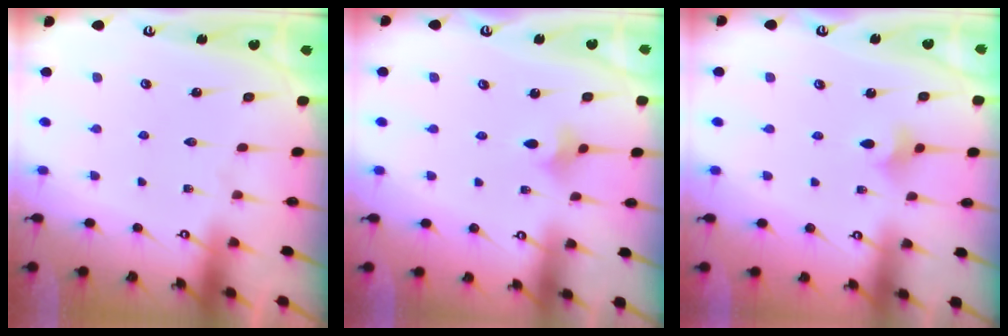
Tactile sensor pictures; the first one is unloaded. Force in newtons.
{"total": 2.7, "press": 2.6, "slide": 0.7}
{"total": 3.7, "press": 3.6, "slide": 0.7}